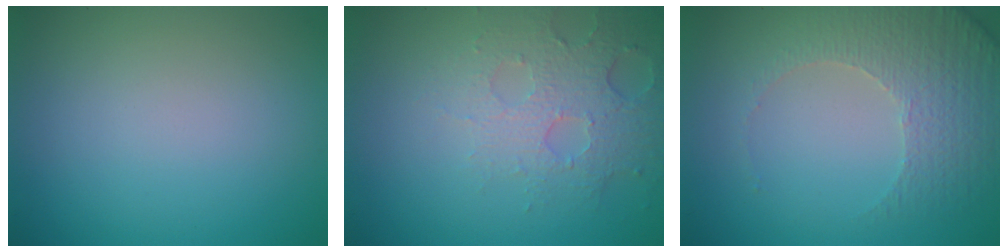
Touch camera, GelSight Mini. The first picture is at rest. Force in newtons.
{"total": 4.8, "press": 3.4, "slide": 3.4}
{"total": 4.9, "press": 3.6, "slide": 3.3}